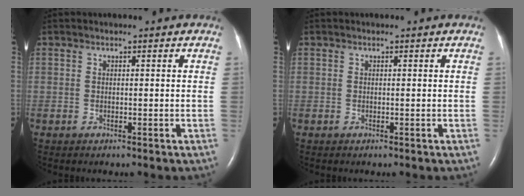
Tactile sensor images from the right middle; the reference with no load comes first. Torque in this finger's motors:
{"motor_torque": [-0.11, -0.22, 0.00, 0.01]}